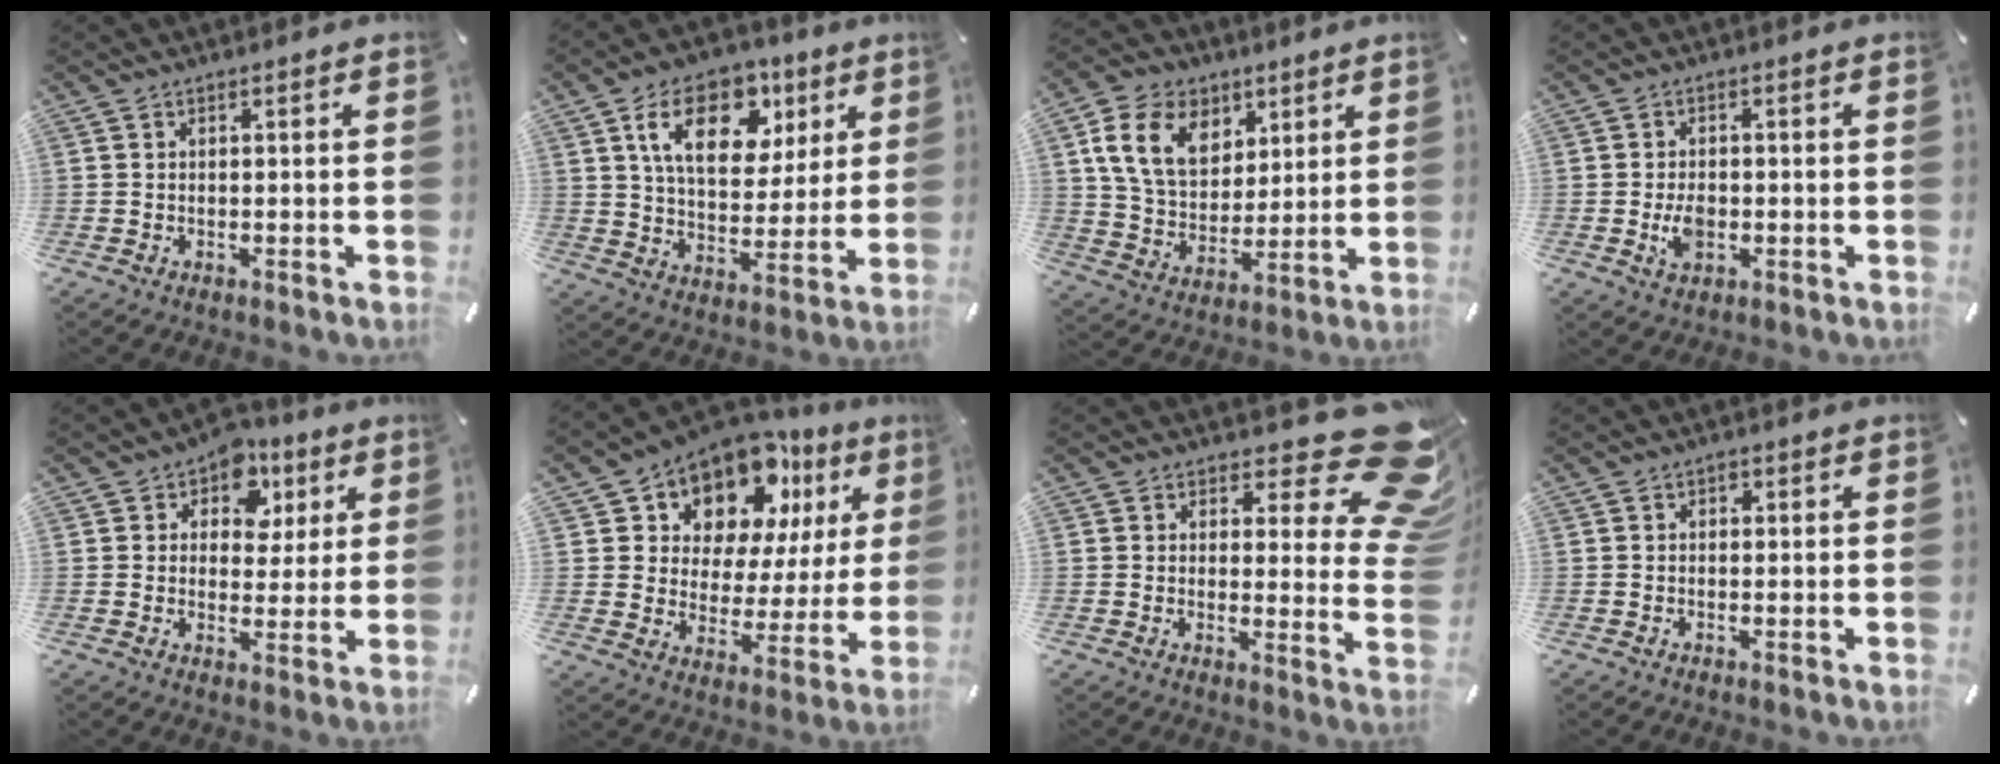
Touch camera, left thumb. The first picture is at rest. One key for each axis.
{"total": 16.4, "fx": 7.6, "fy": 10.5, "fz": 10.1, "tx": -0.163, "ty": -0.013, "tz": 0.134}
{"total": 14.4, "fx": 6.2, "fy": 10.8, "fz": 7.2, "tx": -0.151, "ty": -0.009, "tz": 0.119}
{"total": 4.8, "fx": -1.0, "fy": 3.2, "fz": 3.4, "tx": -0.071, "ty": -0.004, "tz": -0.021}
{"total": 8.9, "fx": 3.8, "fy": 7.0, "fz": 4.0, "tx": -0.051, "ty": -0.021, "tz": 0.061}
{"total": 12.6, "fx": 9.6, "fy": 7.4, "fz": 3.6, "tx": -0.066, "ty": -0.090, "tz": 0.172}
{"total": 16.3, "fx": 9.4, "fy": 5.8, "fz": 12.0, "tx": -0.144, "ty": -0.080, "tz": 0.155}
{"total": 1.0, "fx": 0.1, "fy": 0.9, "fz": 0.3, "tx": -0.006, "ty": 0.008, "tz": 0.001}